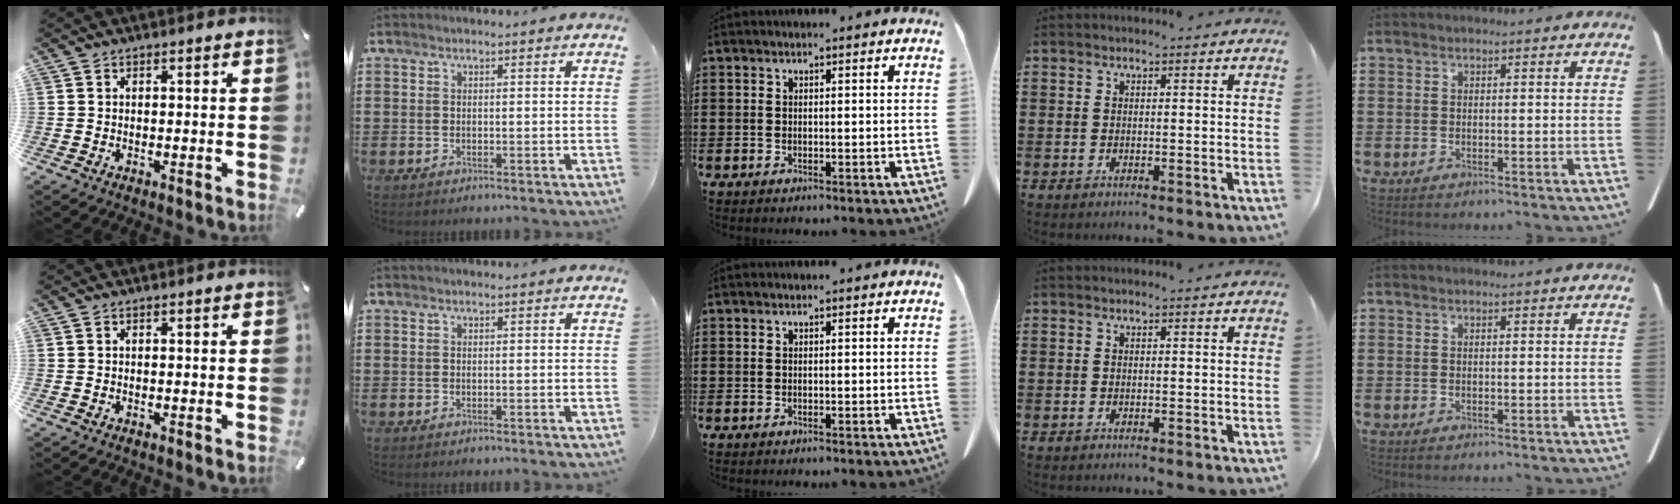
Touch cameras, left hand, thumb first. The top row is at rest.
{}